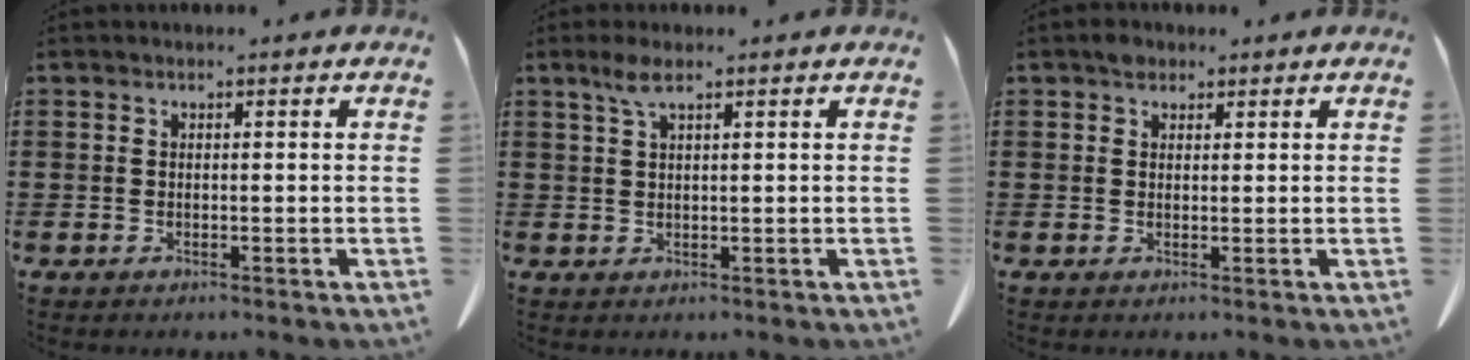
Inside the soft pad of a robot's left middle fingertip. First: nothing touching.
{"total": 2.9, "force": [1.6, 0.6, 2.3], "torque": [-0.051, 0.005, 0.028]}
{"total": 1.7, "force": [1.2, 1.1, 0.5], "torque": [-0.005, 0.000, 0.021]}